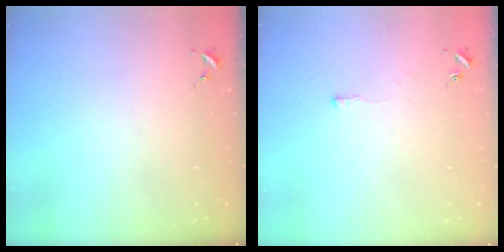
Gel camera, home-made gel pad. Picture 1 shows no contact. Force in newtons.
{"total": 3.5, "press": 3.4, "slide": 0.5}